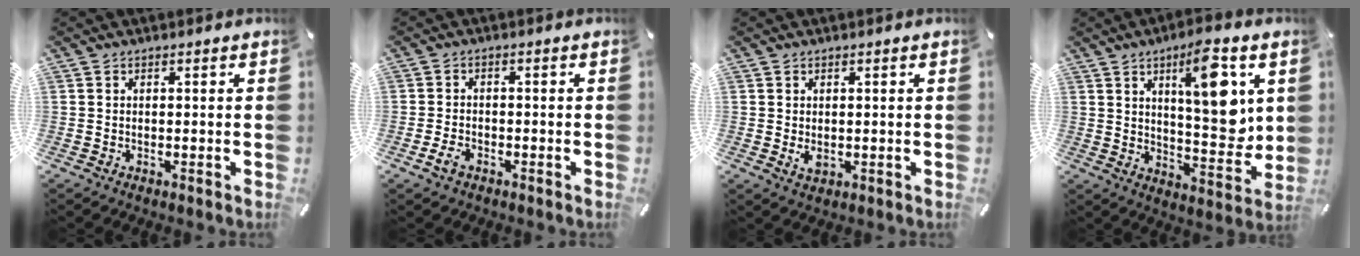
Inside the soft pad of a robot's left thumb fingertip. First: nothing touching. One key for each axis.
{"total": 3.3, "fx": -1.8, "fy": 2.1, "fz": 1.9, "tx": -0.045, "ty": 0.003, "tz": -0.036}
{"total": 1.9, "fx": 0.0, "fy": 1.3, "fz": 1.3, "tx": -0.024, "ty": -0.004, "tz": -0.003}
{"total": 15.6, "fx": 6.3, "fy": 5.5, "fz": 13.2, "tx": -0.177, "ty": -0.040, "tz": 0.099}